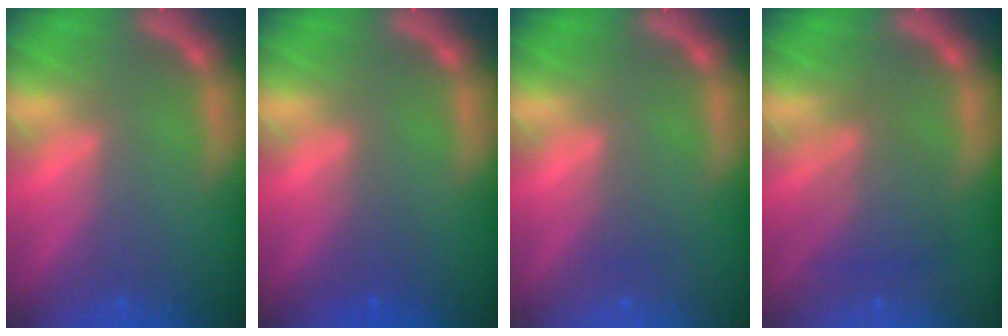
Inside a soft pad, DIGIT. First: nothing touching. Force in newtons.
{"total": 1.5}
{"total": 1.0}
{"total": 4.0}